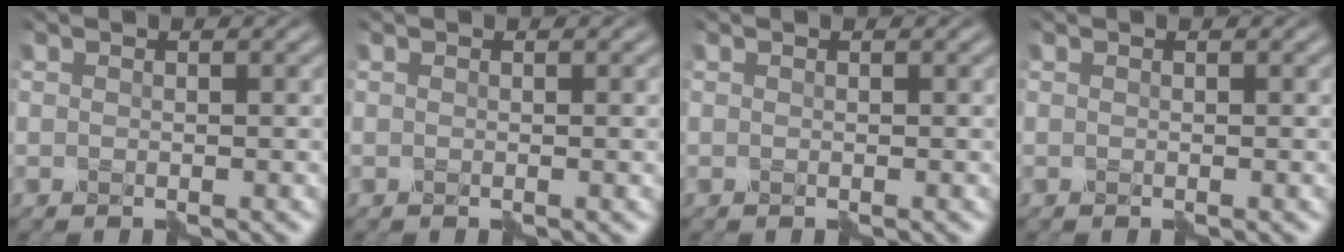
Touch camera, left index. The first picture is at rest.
{"total": 0.7, "force": [0.0, 0.2, 0.7], "torque": [-0.009, 0.001, -0.001]}
{"total": 0.0}
{"total": 0.0}